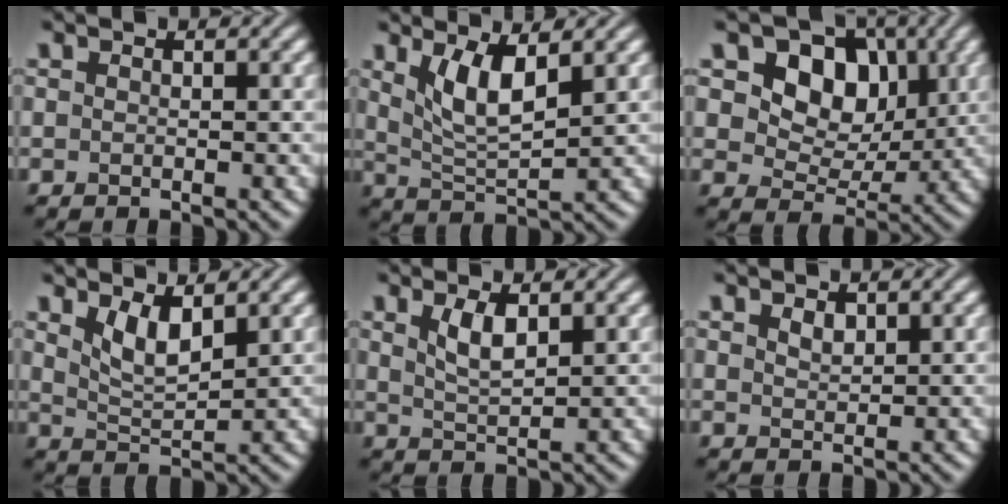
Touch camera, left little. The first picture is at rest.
{"total": 4.4, "force": [1.9, 1.4, 3.7], "torque": [-0.080, -0.009, 0.040]}
{"total": 7.5, "force": [2.3, 5.5, 4.5], "torque": [-0.077, -0.001, 0.022]}
{"total": 3.1, "force": [1.8, 1.0, 2.3], "torque": [-0.050, -0.011, 0.039]}
{"total": 2.5, "force": [1.3, 0.8, 2.0], "torque": [-0.043, -0.003, 0.028]}
{"total": 1.1, "force": [0.8, 0.5, 0.6], "torque": [-0.013, -0.001, 0.017]}